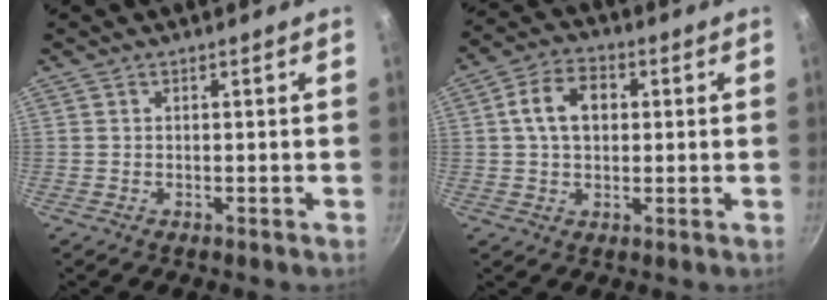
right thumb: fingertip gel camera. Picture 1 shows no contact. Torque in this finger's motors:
{"motor_torque": [0.10, 2.06, 0.74, -0.56, 0.04]}